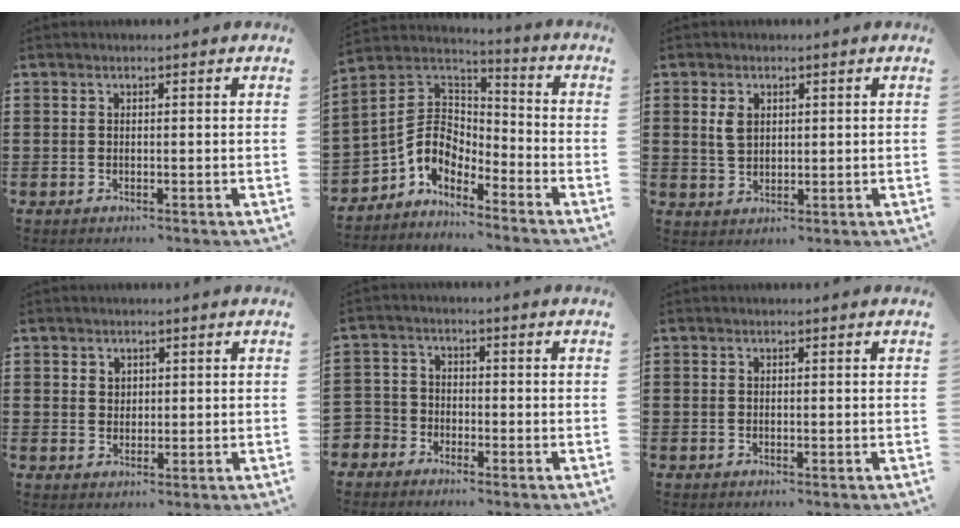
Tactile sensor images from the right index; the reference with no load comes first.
{"total": 6.8, "force": [-2.7, 5.3, 3.2], "torque": [-0.104, -0.007, -0.062]}
{"total": 3.2, "force": [1.0, 2.1, 2.2], "torque": [-0.050, 0.008, 0.018]}
{"total": 1.7, "force": [1.0, 1.4, 0.2], "torque": [-0.008, 0.006, 0.019]}
{"total": 3.2, "force": [-2.6, 1.8, -0.1], "torque": [-0.019, 0.000, -0.062]}
{"total": 0.0}